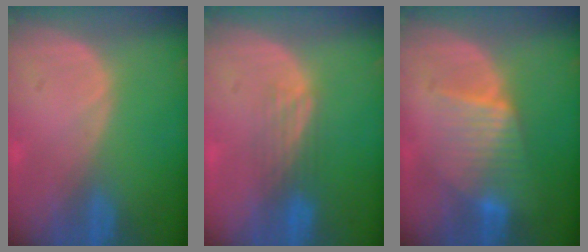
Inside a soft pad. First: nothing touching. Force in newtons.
{"total": 4.1, "press": 3.4, "slide": 2.3}
{"total": 6.5, "press": 6.4, "slide": 0.4}